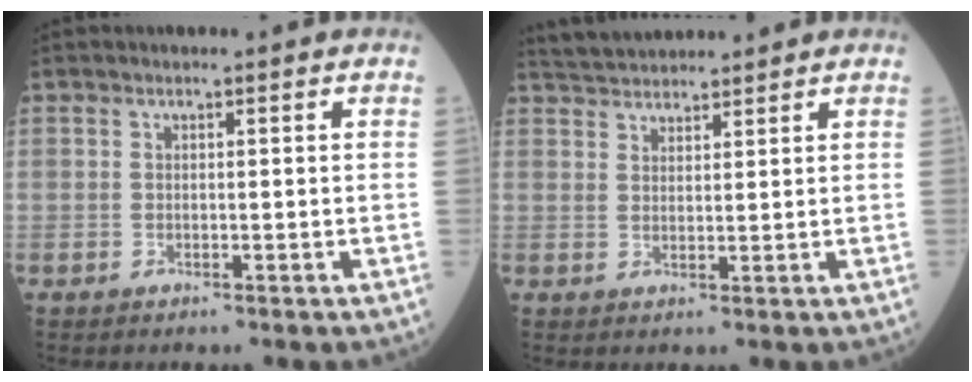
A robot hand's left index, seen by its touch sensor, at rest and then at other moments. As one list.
[{"total": 6.6, "force": [6.4, 1.2, 1.4], "torque": [-0.027, 0.031, 0.109]}]